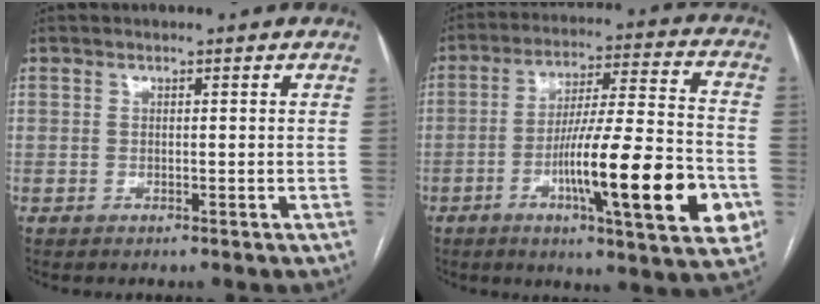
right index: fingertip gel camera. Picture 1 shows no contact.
{"total": 20.5, "force": [-6.5, 1.7, 19.4], "torque": [-0.275, -0.007, -0.094]}